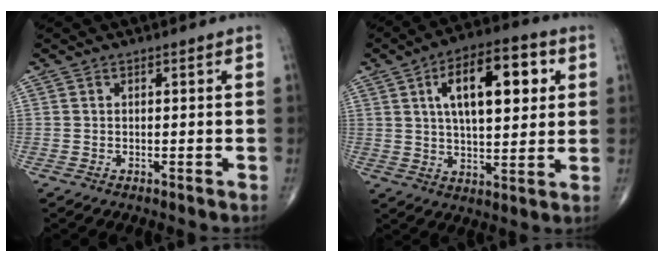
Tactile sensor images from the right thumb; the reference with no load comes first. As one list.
[{"total": 16.6, "force": [4.9, 7.4, 14.0], "torque": [-0.193, 0.003, 0.074]}]